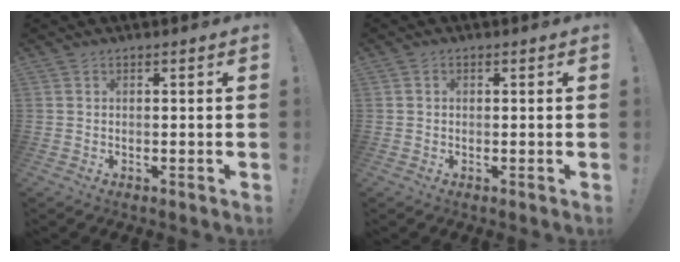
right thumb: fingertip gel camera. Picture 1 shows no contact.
{"total": 0.7, "force": [-0.2, 0.6, 0.2], "torque": [-0.010, 0.005, -0.003]}